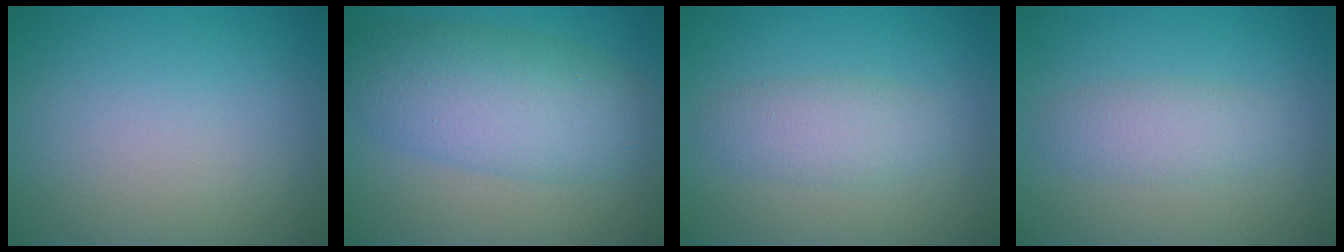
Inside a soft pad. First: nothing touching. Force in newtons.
{"total": 7.3, "press": 7.3, "slide": 0.1}
{"total": 2.7, "press": 2.7, "slide": 0.1}
{"total": 2.3, "press": 2.3, "slide": 0.0}